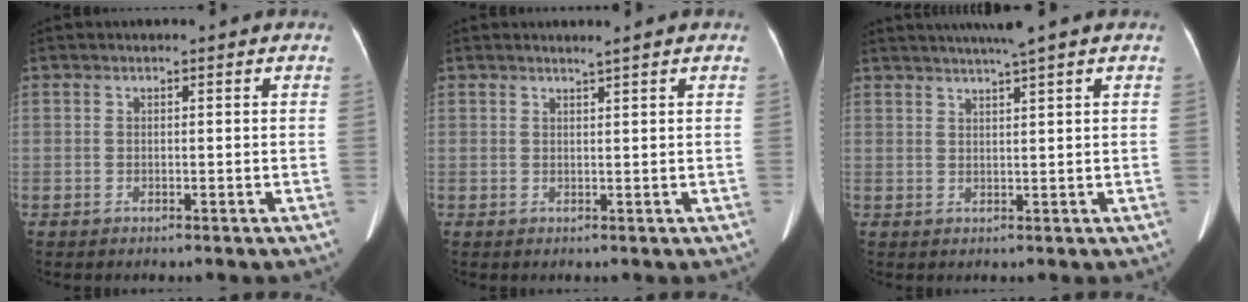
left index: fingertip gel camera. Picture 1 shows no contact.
{"total": 1.3, "force": [1.1, -0.4, 0.5], "torque": [-0.017, -0.002, 0.024]}
{"total": 5.6, "force": [4.6, -1.1, 3.1], "torque": [-0.050, 0.016, 0.070]}